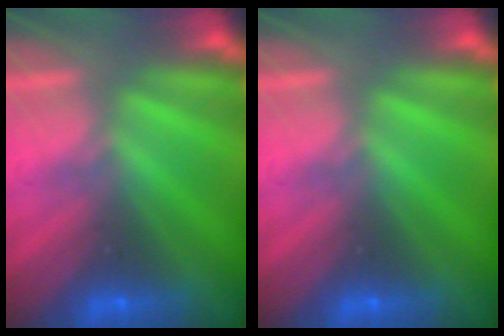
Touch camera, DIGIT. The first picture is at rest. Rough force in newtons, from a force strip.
{"total": 0.0}